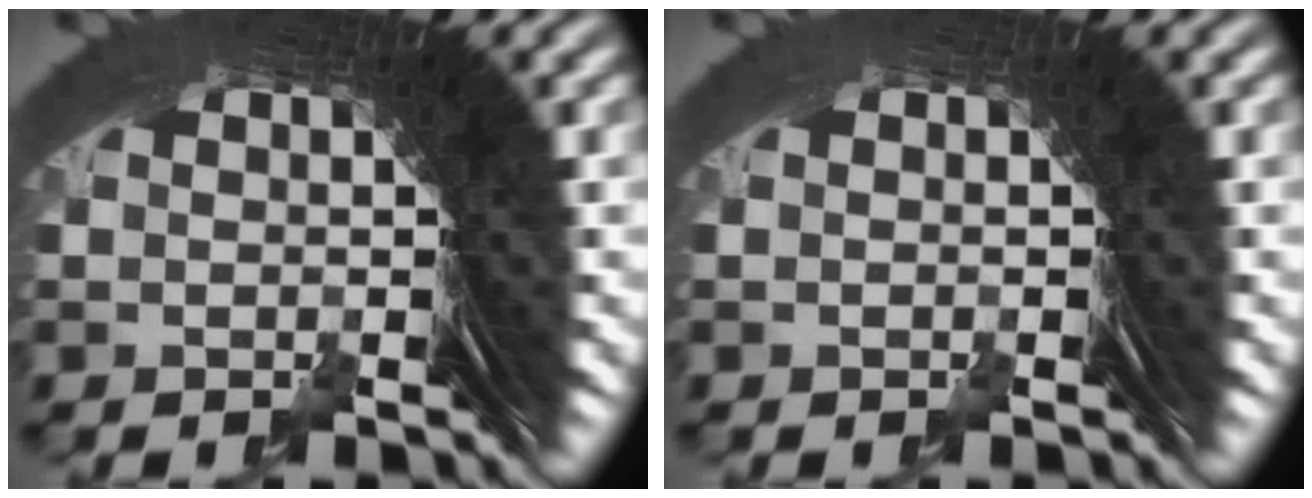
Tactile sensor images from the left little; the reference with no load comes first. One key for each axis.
{"total": 0.8, "fx": -0.3, "fy": -0.5, "fz": -0.5, "tx": 0.011, "ty": 0.003, "tz": -0.005}